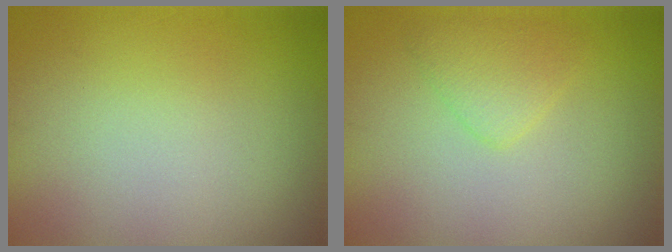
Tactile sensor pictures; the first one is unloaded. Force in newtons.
{"total": 2.0, "press": 2.0, "slide": 0.0}